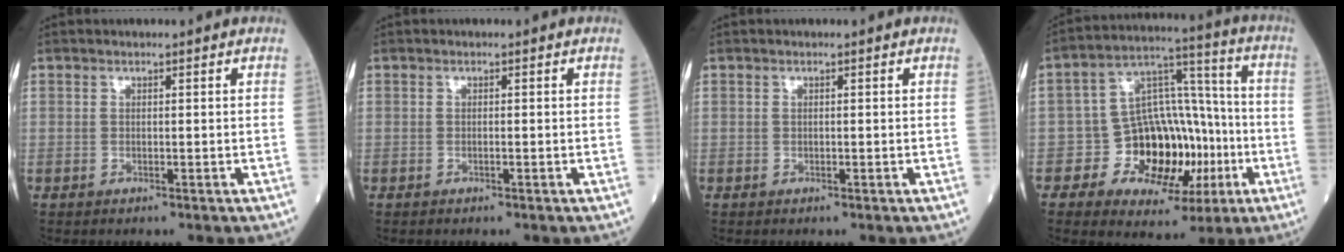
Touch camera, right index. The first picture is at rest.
{"total": 0.0}
{"total": 0.0}
{"total": 14.1, "force": [-3.8, 9.6, 9.6], "torque": [-0.147, 0.034, -0.049]}